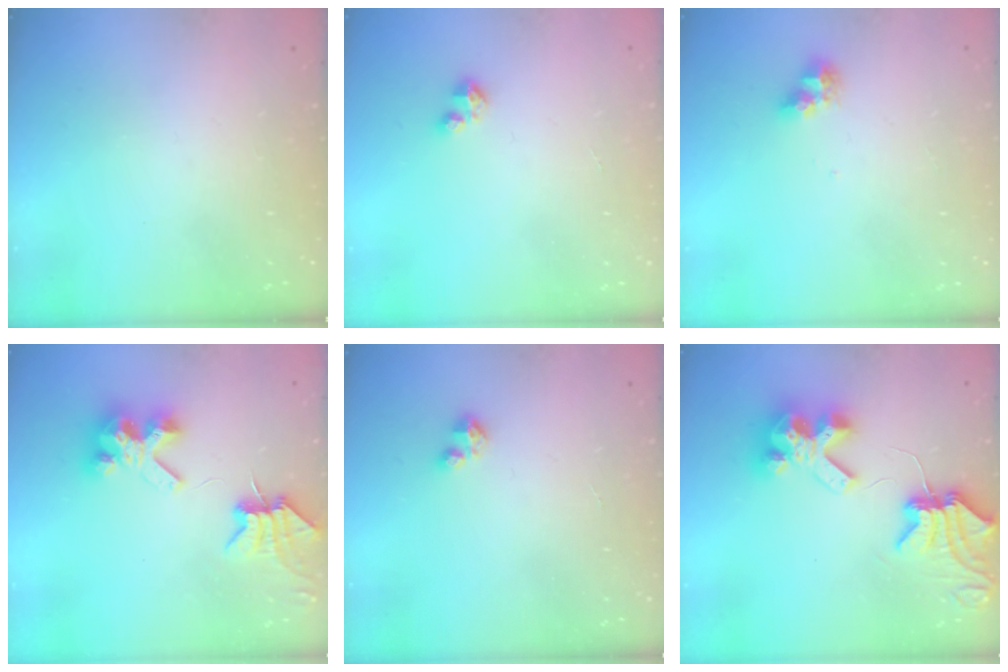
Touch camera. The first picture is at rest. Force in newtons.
{"total": 2.1, "press": 2.1, "slide": 0.2}
{"total": 7.8, "press": 7.7, "slide": 0.9}
{"total": 7.0, "press": 7.0, "slide": 0.9}
{"total": 2.1, "press": 2.1, "slide": 0.2}
{"total": 10.0, "press": 9.9, "slide": 1.6}